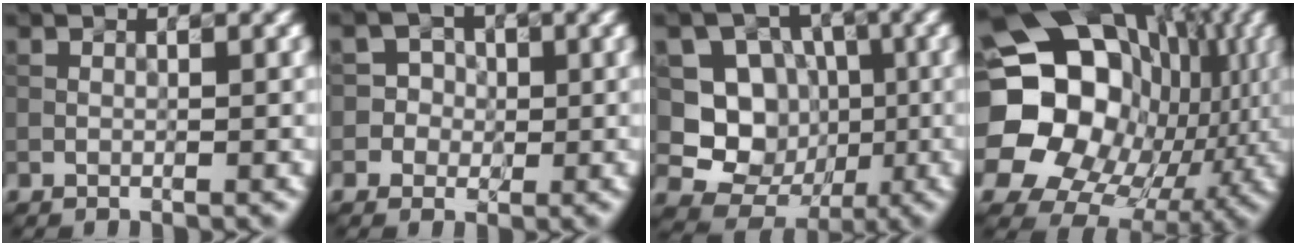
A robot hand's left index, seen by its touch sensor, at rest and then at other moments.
{"total": 3.4, "force": [-0.2, 3.4, 0.5], "torque": [0.012, 0.018, -0.006]}
{"total": 7.6, "force": [-0.3, 7.1, 2.7], "torque": [-0.033, -0.010, -0.026]}
{"total": 22.2, "force": [2.6, 18.8, 11.6], "torque": [-0.218, 0.015, 0.031]}